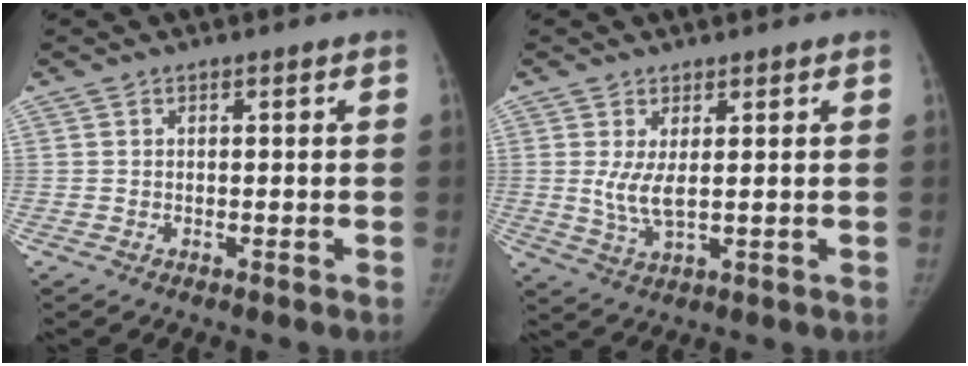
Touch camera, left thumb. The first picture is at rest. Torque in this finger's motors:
{"motor_torque": [0.05, 0.06, 0.21, 0.07, 0.05]}